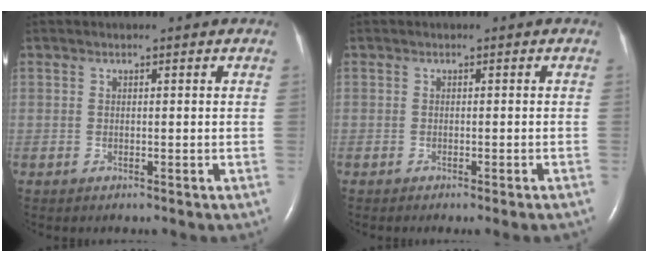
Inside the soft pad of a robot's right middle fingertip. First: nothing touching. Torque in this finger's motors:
{"motor_torque": [0.30, -0.26, 0.00, 0.04]}